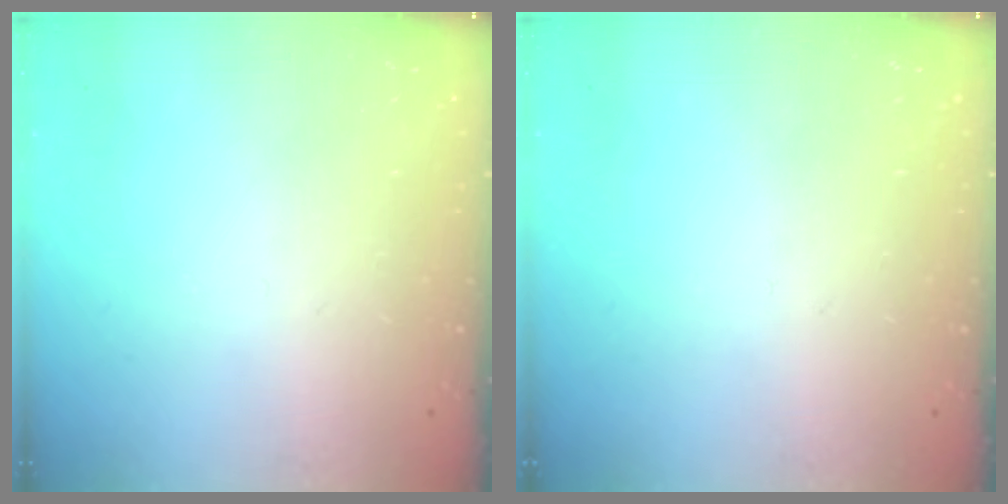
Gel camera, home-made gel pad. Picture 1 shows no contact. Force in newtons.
{"total": 0.0}